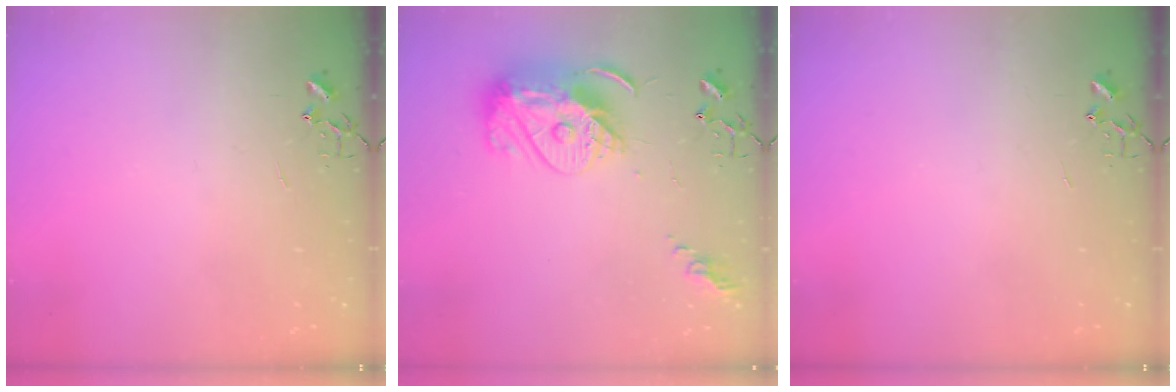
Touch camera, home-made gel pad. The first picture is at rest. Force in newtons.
{"total": 15.1, "press": 15.0, "slide": 1.1}
{"total": 0.0}